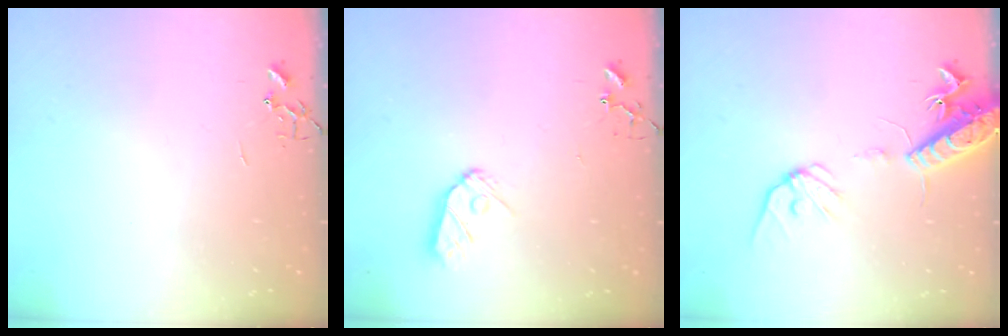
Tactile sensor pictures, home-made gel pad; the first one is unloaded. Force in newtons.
{"total": 8.6, "press": 8.5, "slide": 0.7}
{"total": 16.4, "press": 16.1, "slide": 3.0}